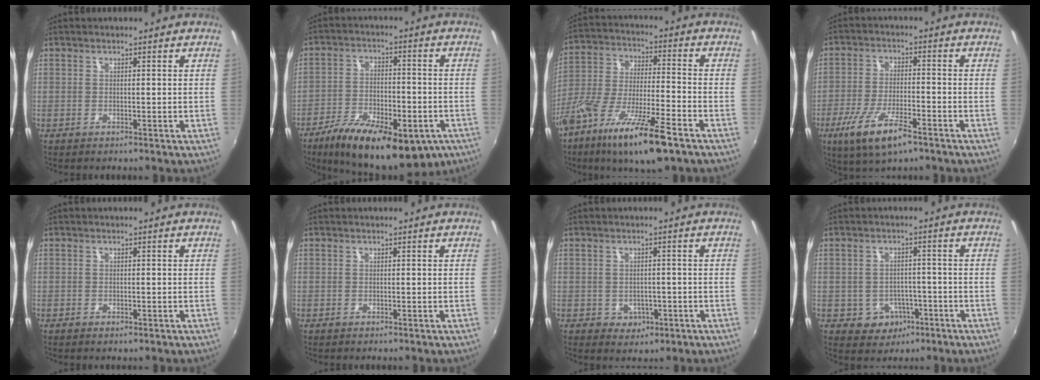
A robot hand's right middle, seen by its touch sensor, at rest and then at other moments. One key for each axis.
{"total": 21.3, "fx": -12.9, "fy": 8.8, "fz": 14.5, "tx": -0.265, "ty": -0.040, "tz": -0.194}
{"total": 17.3, "fx": -10.7, "fy": 3.5, "fz": 13.2, "tx": -0.262, "ty": -0.047, "tz": -0.198}
{"total": 10.8, "fx": -6.2, "fy": 3.1, "fz": 8.2, "tx": -0.179, "ty": -0.024, "tz": -0.114}
{"total": 1.0, "fx": -0.6, "fy": 0.7, "fz": 0.5, "tx": -0.010, "ty": -0.005, "tz": -0.011}
{"total": 0.0}
{"total": 4.1, "fx": -1.0, "fy": 3.7, "fz": 1.5, "tx": -0.036, "ty": 0.001, "tz": -0.002}
{"total": 5.7, "fx": -2.4, "fy": 4.9, "fz": 1.5, "tx": -0.042, "ty": 0.009, "tz": -0.020}